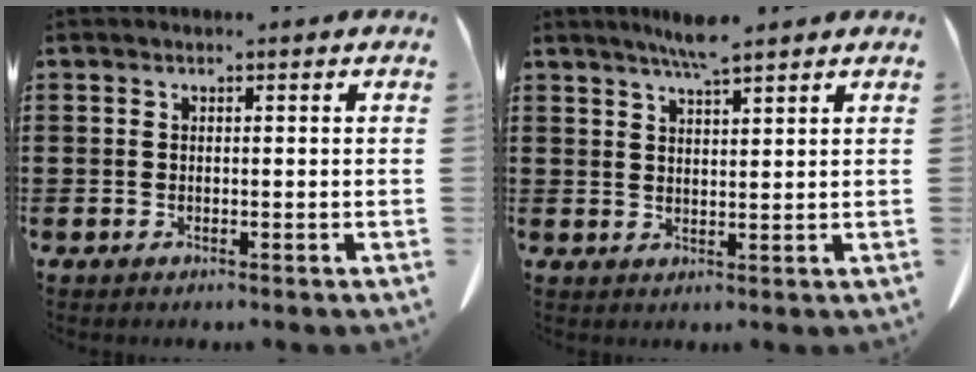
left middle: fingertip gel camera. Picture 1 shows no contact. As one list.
[{"total": 4.1, "force": [3.4, 0.0, 2.2], "torque": [-0.051, -0.003, 0.061]}]